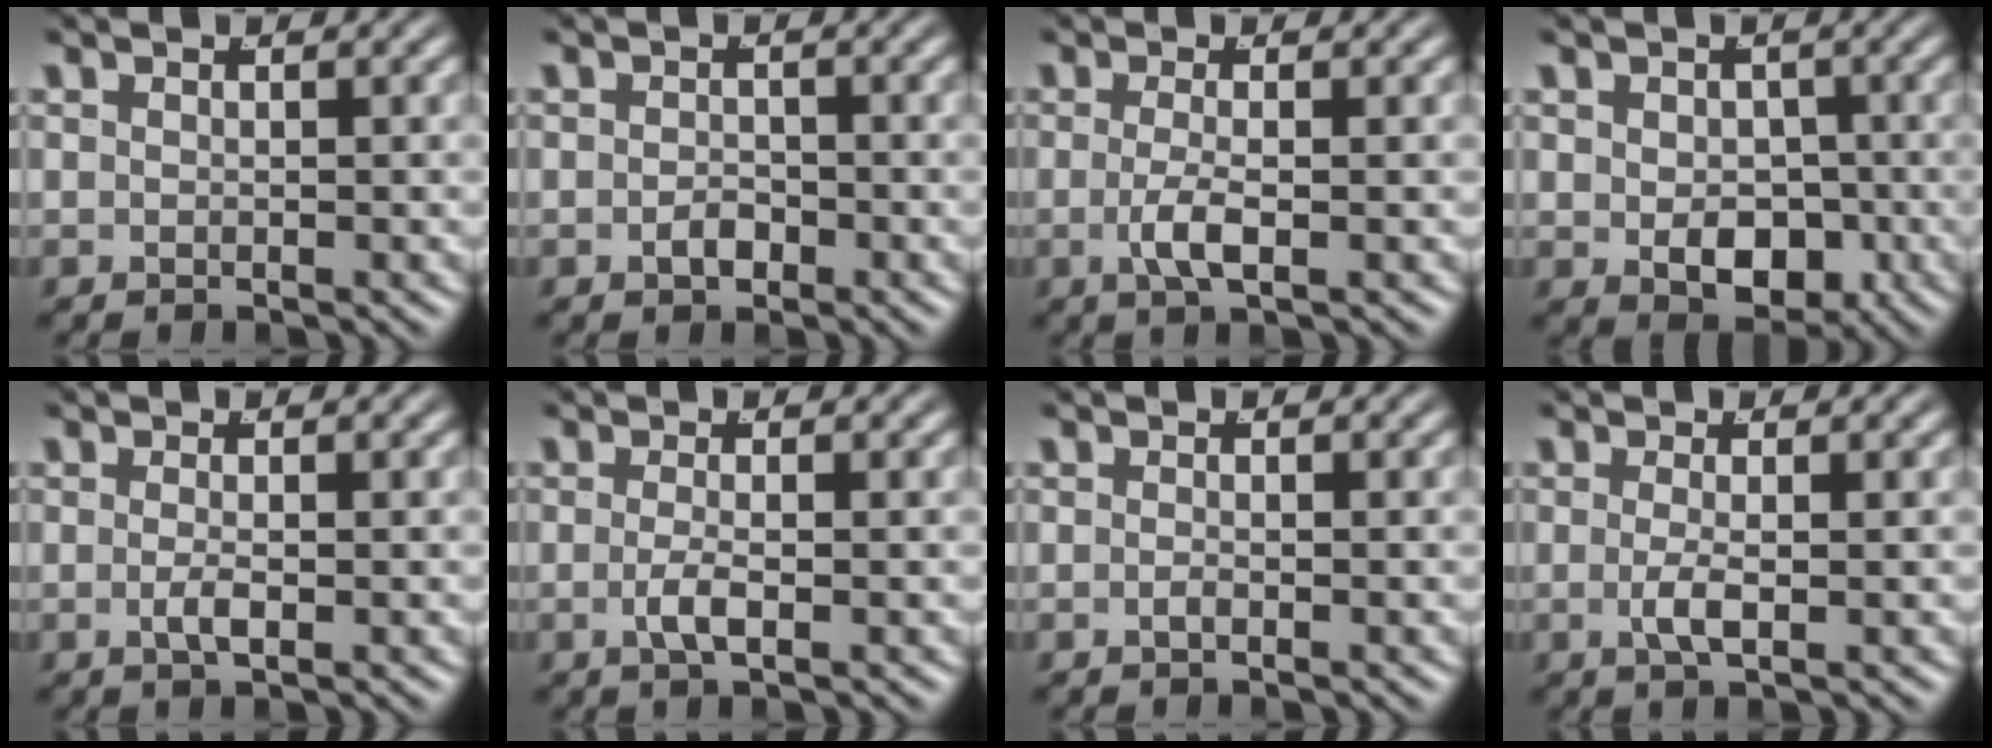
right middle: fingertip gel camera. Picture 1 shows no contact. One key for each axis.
{"total": 1.1, "fx": -0.9, "fy": 0.4, "fz": 0.6, "tx": -0.008, "ty": -0.008, "tz": -0.009}
{"total": 2.2, "fx": -0.8, "fy": 0.0, "fz": 2.0, "tx": -0.042, "ty": -0.014, "tz": -0.008}
{"total": 4.8, "fx": -1.3, "fy": 3.2, "fz": 3.3, "tx": -0.043, "ty": -0.036, "tz": -0.003}
{"total": 1.2, "fx": -0.6, "fy": -0.2, "fz": 1.1, "tx": -0.019, "ty": -0.009, "tz": -0.006}
{"total": 1.6, "fx": -0.8, "fy": -0.2, "fz": 1.4, "tx": -0.030, "ty": -0.012, "tz": -0.010}
{"total": 0.6, "fx": -0.5, "fy": -0.2, "fz": 0.2, "tx": -0.006, "ty": -0.004, "tz": -0.007}
{"total": 1.7, "fx": -0.5, "fy": -0.2, "fz": 1.6, "tx": -0.035, "ty": -0.013, "tz": -0.003}